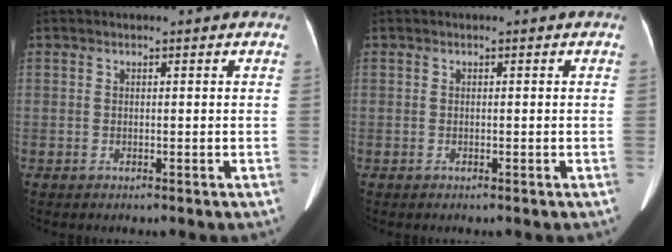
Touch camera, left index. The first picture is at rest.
{"total": 0.0}